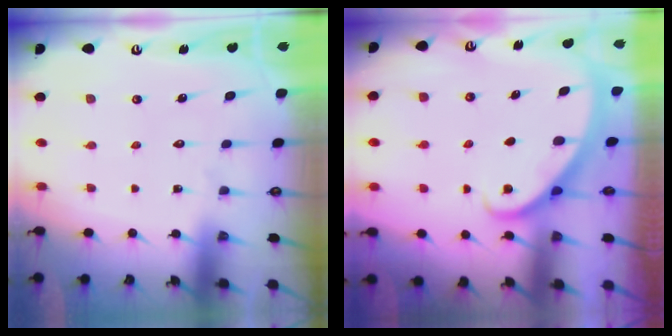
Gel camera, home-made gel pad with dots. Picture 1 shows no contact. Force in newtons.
{"total": 1.9, "press": 1.9, "slide": 0.2}